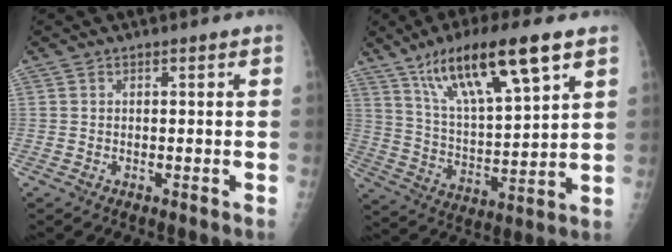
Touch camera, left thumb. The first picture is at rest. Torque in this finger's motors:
{"motor_torque": [0.87, 0.90, 1.53, -1.24, 0.19]}